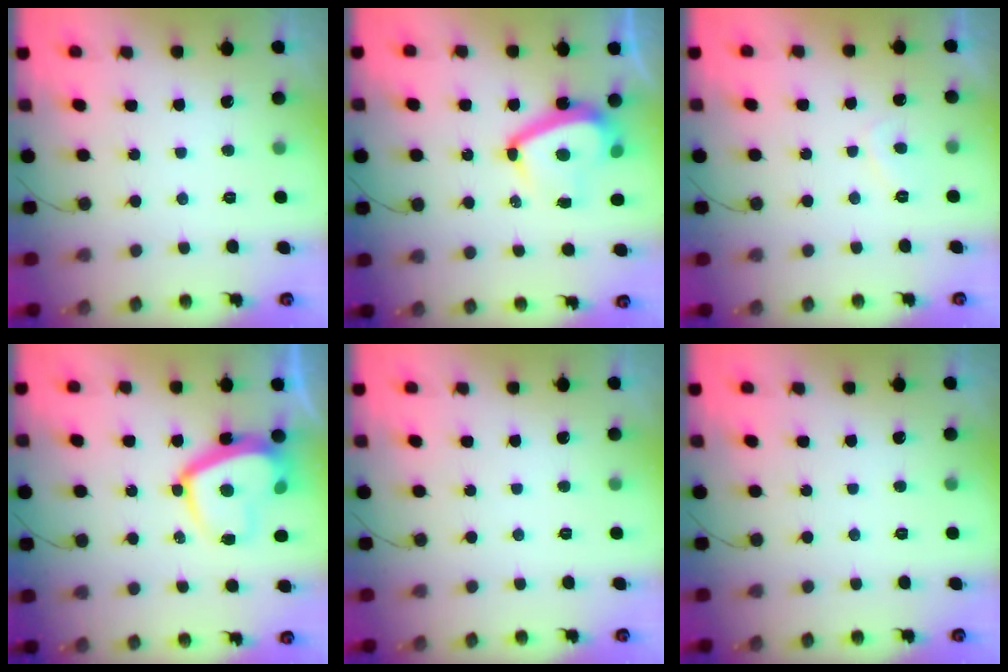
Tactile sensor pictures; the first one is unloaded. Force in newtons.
{"total": 11.5, "press": 11.4, "slide": 1.6}
{"total": 2.1, "press": 2.0, "slide": 0.8}
{"total": 13.2, "press": 13.1, "slide": 1.0}
{"total": 0.0}
{"total": 0.0}